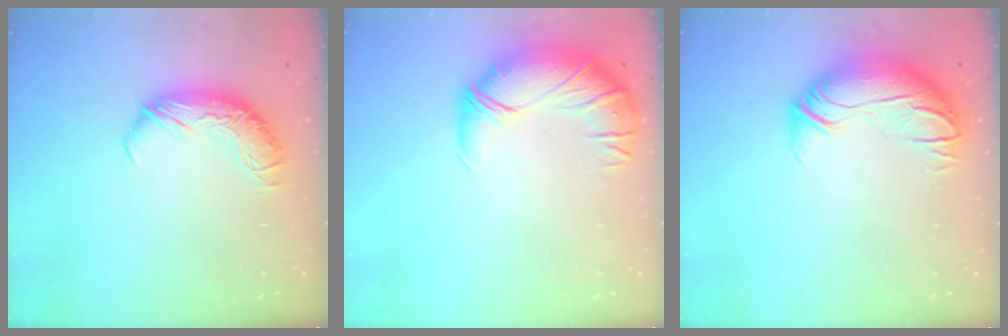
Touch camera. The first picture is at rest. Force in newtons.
{"total": 2.7, "press": 1.1, "slide": 2.5}
{"total": 2.9, "press": 0.5, "slide": 2.9}